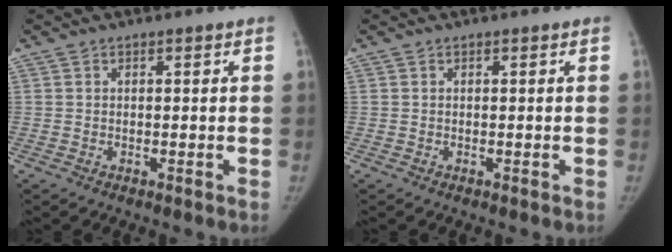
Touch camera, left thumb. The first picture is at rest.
{"total": 0.0}